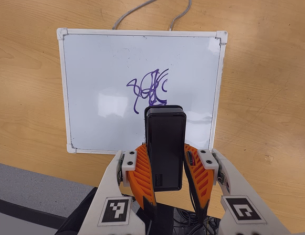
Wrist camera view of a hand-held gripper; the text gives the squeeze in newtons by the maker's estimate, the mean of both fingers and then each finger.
{"total": 7.6, "left": 6.1, "right": 9.1}